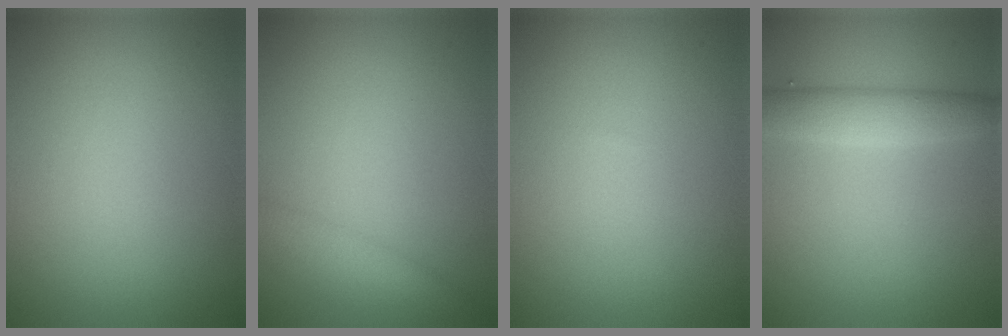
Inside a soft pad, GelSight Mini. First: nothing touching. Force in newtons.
{"total": 2.1, "press": 2.1, "slide": 0.1}
{"total": 0.0}
{"total": 3.4, "press": 3.4, "slide": 0.1}